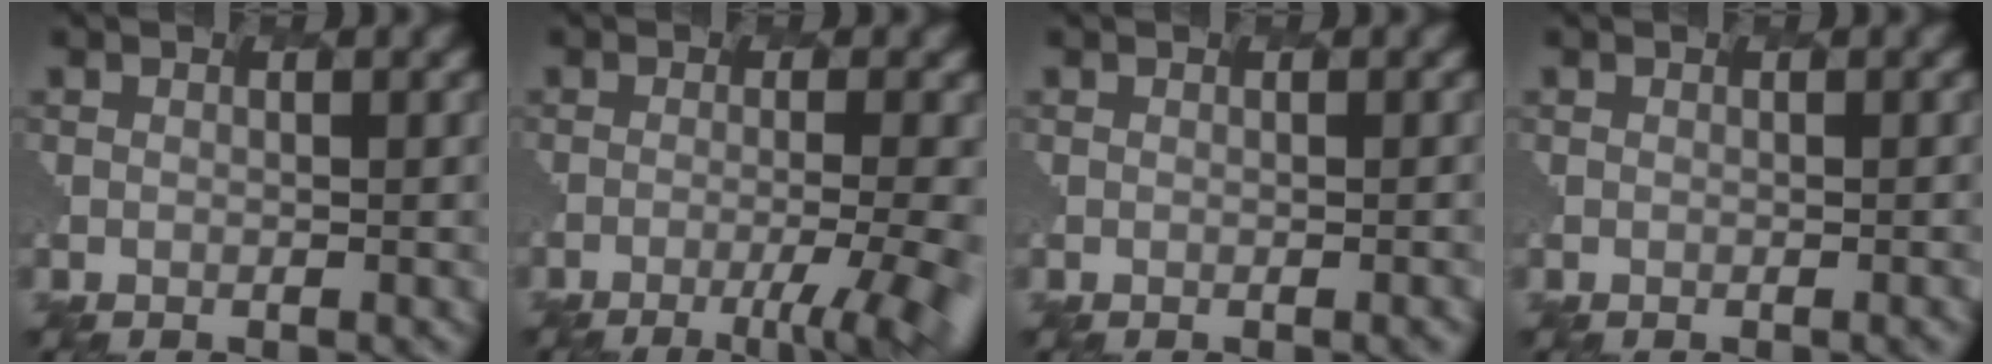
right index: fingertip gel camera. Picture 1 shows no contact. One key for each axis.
{"total": 6.6, "fx": -3.7, "fy": 1.3, "fz": 5.4, "tx": -0.082, "ty": -0.015, "tz": -0.045}
{"total": 1.7, "fx": -0.4, "fy": 0.7, "fz": 1.4, "tx": -0.008, "ty": 0.003, "tz": -0.002}
{"total": 1.5, "fx": -0.4, "fy": 0.6, "fz": 1.3, "tx": -0.009, "ty": 0.004, "tz": -0.004}